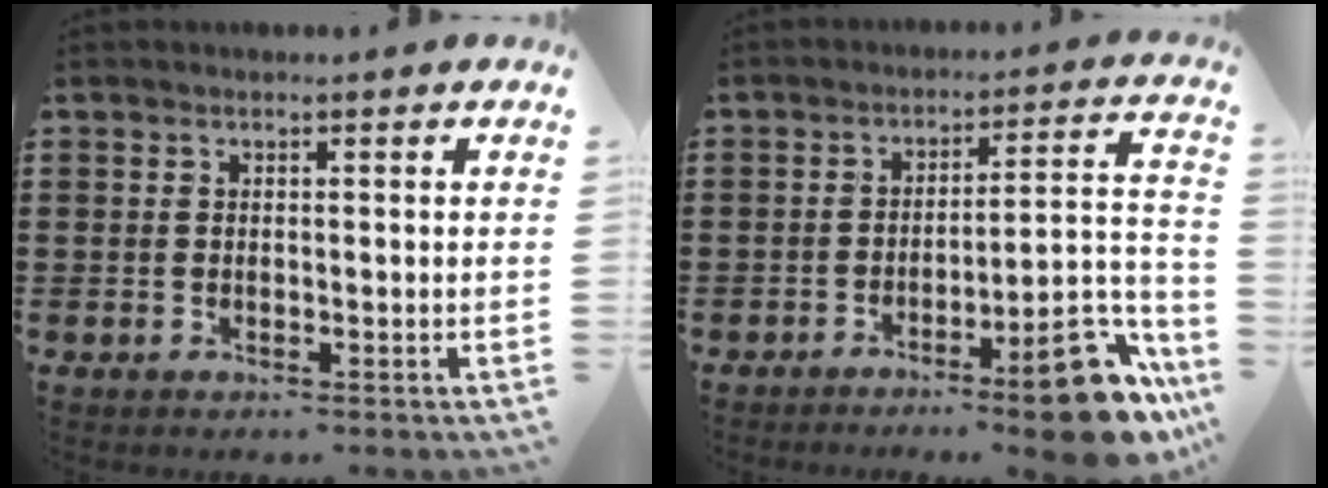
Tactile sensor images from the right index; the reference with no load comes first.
{"total": 13.4, "force": [-9.2, 2.3, 9.5], "torque": [-0.112, 0.033, -0.156]}